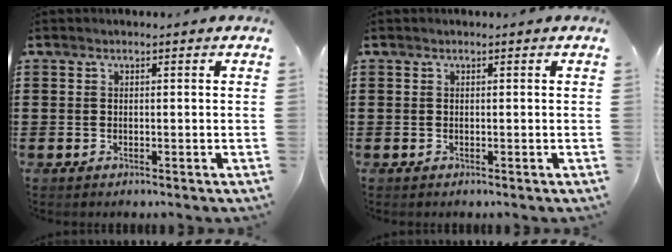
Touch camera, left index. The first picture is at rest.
{"total": 0.0}